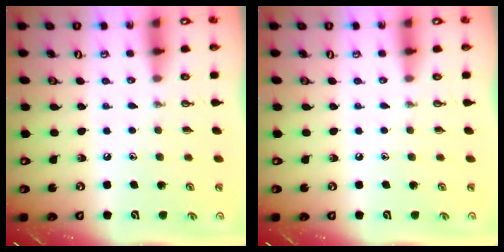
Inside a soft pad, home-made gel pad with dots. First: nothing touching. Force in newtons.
{"total": 0.0}